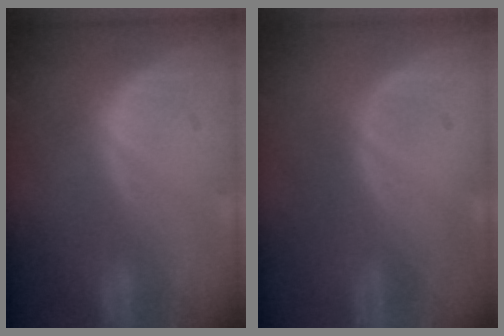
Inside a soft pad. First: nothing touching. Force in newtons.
{"total": 0.0}